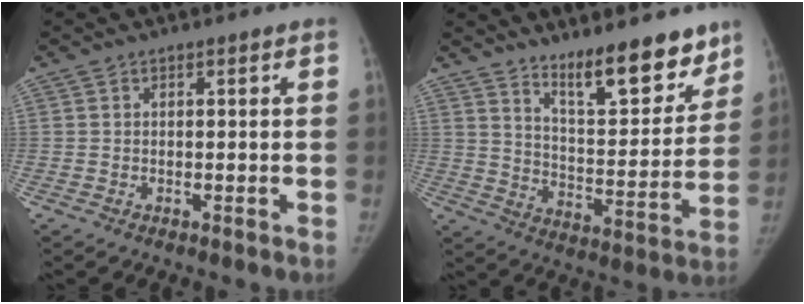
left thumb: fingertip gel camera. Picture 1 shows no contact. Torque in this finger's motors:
{"motor_torque": [0.17, 0.16, 0.34, -0.19, 0.04]}